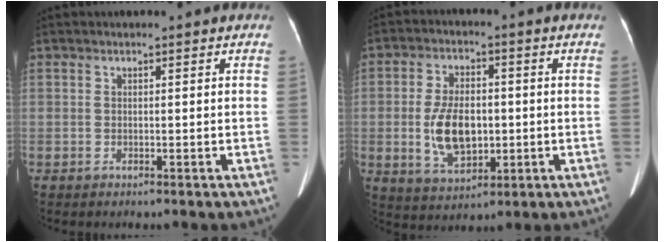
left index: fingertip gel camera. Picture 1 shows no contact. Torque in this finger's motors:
{"motor_torque": [1.47, 0.30, 0.80, 0.20]}